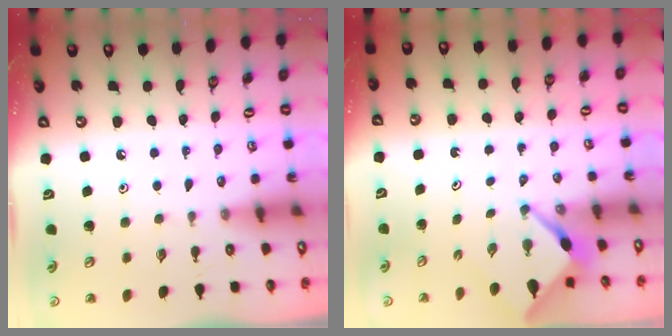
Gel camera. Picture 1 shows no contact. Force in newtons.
{"total": 2.8, "press": 2.8, "slide": 0.3}